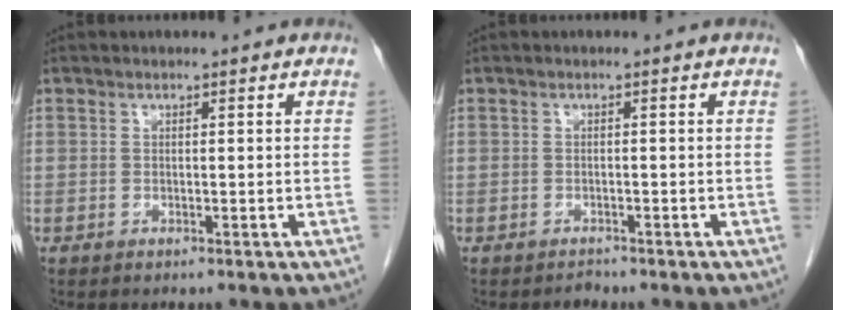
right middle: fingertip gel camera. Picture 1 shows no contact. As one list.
[{"total": 0.8, "force": [-0.8, 0.2, -0.1], "torque": [0.001, -0.002, -0.013]}]